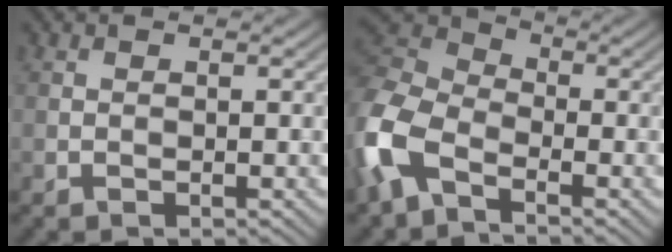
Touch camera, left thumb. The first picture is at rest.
{"total": 9.5, "force": [-4.3, 5.2, 6.6], "torque": [-0.174, -0.006, -0.108]}